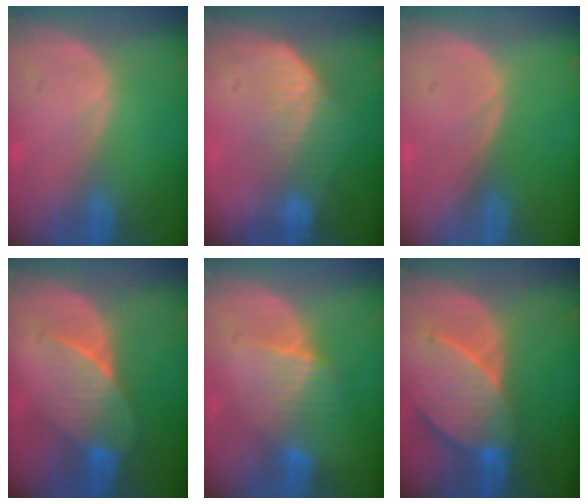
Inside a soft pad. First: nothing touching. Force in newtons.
{"total": 7.3, "press": 6.2, "slide": 3.8}
{"total": 0.0}
{"total": 7.1, "press": 6.5, "slide": 2.8}
{"total": 6.6, "press": 5.8, "slide": 3.2}
{"total": 9.6, "press": 8.7, "slide": 4.0}